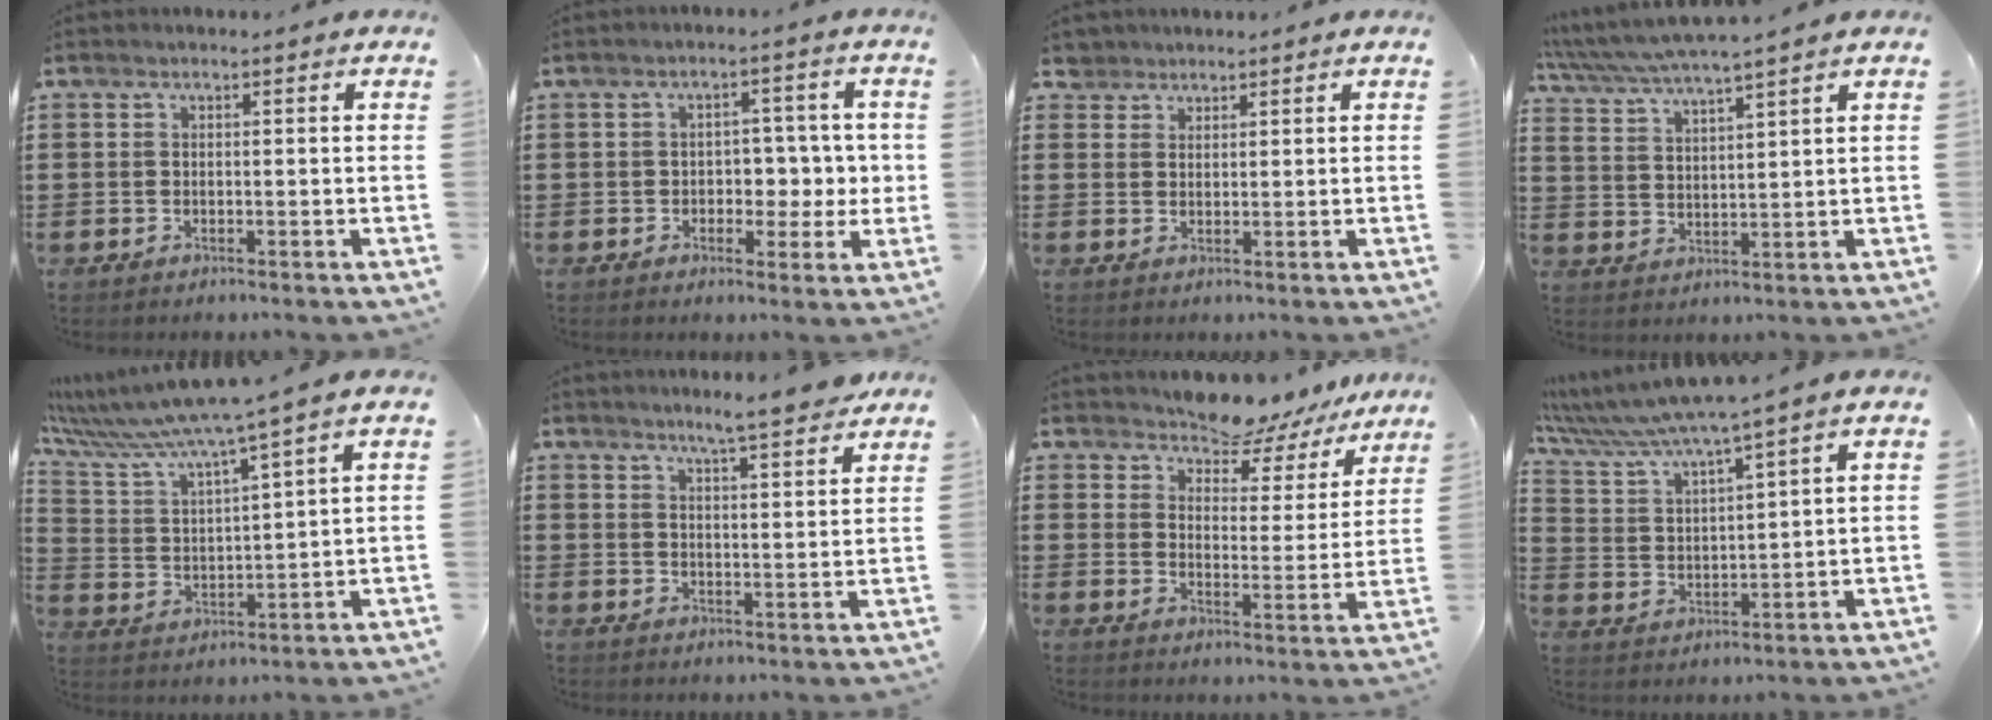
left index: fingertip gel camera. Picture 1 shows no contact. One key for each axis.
{"total": 4.4, "fx": -0.2, "fy": 3.6, "fz": 2.6, "tx": -0.038, "ty": 0.002, "tz": -0.014}
{"total": 2.7, "fx": 2.3, "fy": 1.4, "fz": 0.0, "tx": -0.011, "ty": 0.009, "tz": 0.044}
{"total": 3.9, "fx": 3.6, "fy": -0.5, "fz": 1.4, "tx": -0.042, "ty": -0.022, "tz": 0.059}
{"total": 6.3, "fx": 5.5, "fy": -0.9, "fz": 3.0, "tx": -0.084, "ty": -0.044, "tz": 0.086}
{"total": 4.6, "fx": 4.4, "fy": -0.5, "fz": 1.3, "tx": -0.040, "ty": -0.018, "tz": 0.077}
{"total": 6.3, "fx": 6.2, "fy": 0.6, "fz": 0.1, "tx": -0.034, "ty": -0.048, "tz": 0.113}
{"total": 6.0, "fx": 5.2, "fy": -0.7, "fz": 2.9, "tx": -0.080, "ty": -0.037, "tz": 0.086}